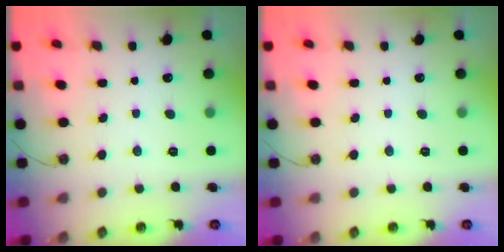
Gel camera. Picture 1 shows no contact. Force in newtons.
{"total": 0.0}